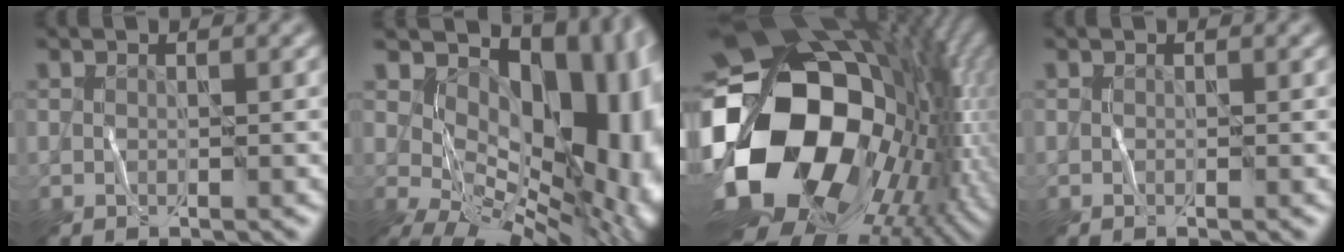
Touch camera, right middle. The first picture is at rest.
{"total": 18.8, "force": [1.3, 10.9, 15.3], "torque": [-0.171, 0.010, 0.049]}
{"total": 20.6, "force": [-4.4, 13.8, 14.6], "torque": [-0.291, -0.019, -0.062]}
{"total": 0.0}